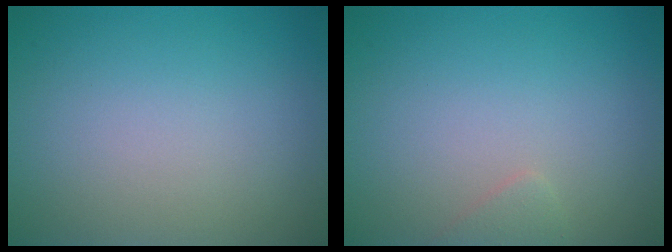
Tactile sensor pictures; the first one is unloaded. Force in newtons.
{"total": 0.8, "press": 0.8, "slide": 0.0}